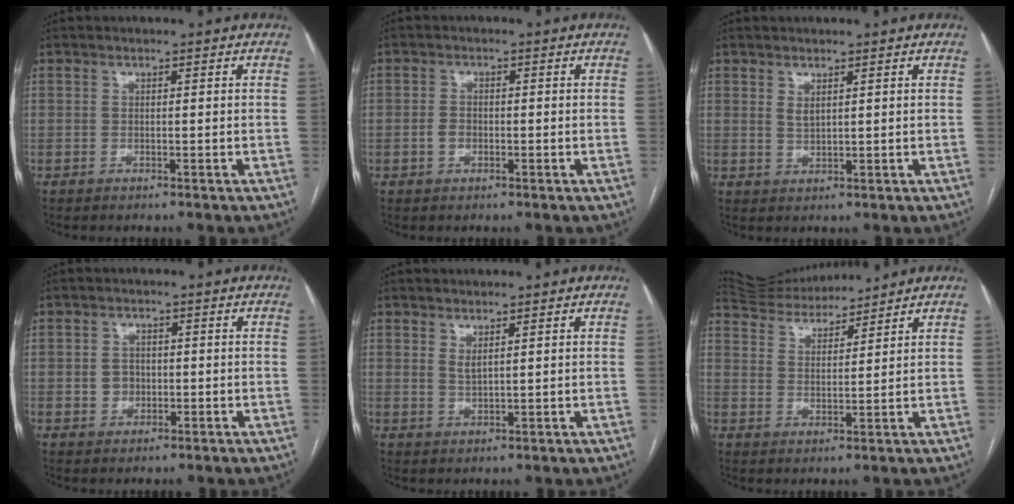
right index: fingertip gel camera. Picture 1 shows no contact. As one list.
[{"total": 1.9, "force": [-0.6, 1.3, 1.2], "torque": [-0.024, 0.005, -0.009]}, {"total": 1.5, "force": [0.9, 0.6, 1.0], "torque": [-0.020, -0.004, 0.022]}, {"total": 2.4, "force": [-0.4, 2.1, 1.0], "torque": [-0.011, 0.005, -0.004]}, {"total": 1.4, "force": [0.9, 0.3, 1.1], "torque": [-0.022, -0.007, 0.022]}, {"total": 7.9, "force": [7.8, 0.4, 1.3], "torque": [-0.035, 0.023, 0.141]}]